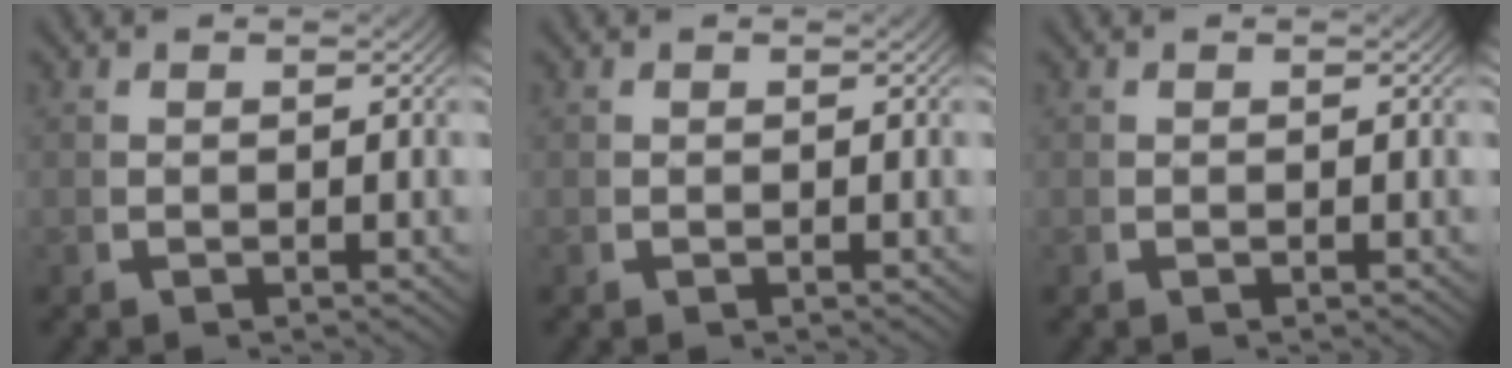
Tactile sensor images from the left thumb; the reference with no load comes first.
{"total": 0.0}
{"total": 0.0}